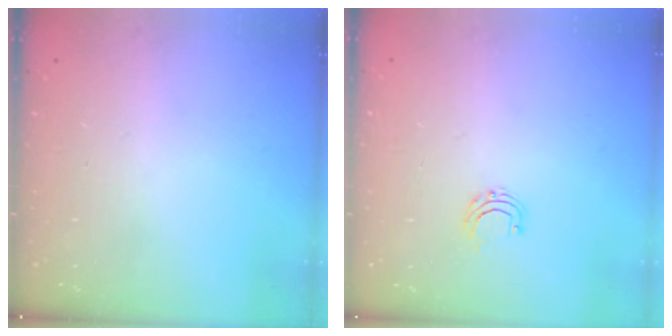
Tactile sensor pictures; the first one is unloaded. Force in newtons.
{"total": 5.9, "press": 5.9, "slide": 0.5}